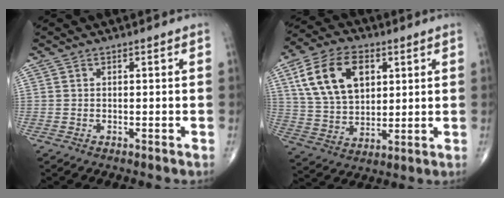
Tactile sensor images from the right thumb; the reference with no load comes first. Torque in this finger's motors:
{"motor_torque": [-0.87, 1.44, 0.65, 0.50, 0.12]}